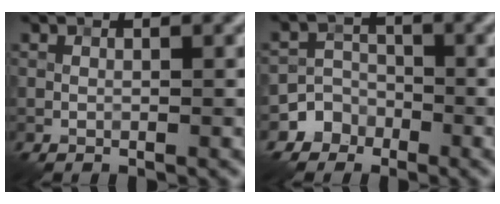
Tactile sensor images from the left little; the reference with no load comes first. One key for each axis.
{"total": 3.6, "fx": -2.1, "fy": 2.9, "fz": -0.1, "tx": 0.040, "ty": 0.006, "tz": -0.050}